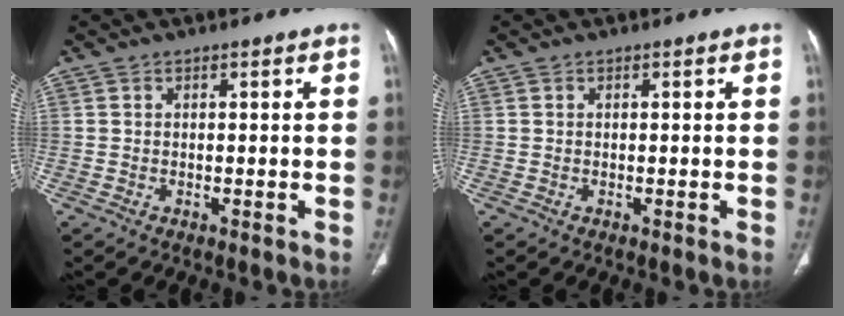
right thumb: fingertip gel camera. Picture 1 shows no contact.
{"total": 0.0}